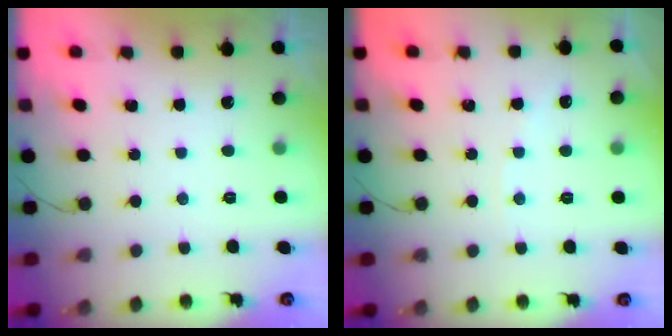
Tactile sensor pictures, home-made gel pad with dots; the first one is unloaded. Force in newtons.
{"total": 2.7, "press": 2.7, "slide": 0.5}